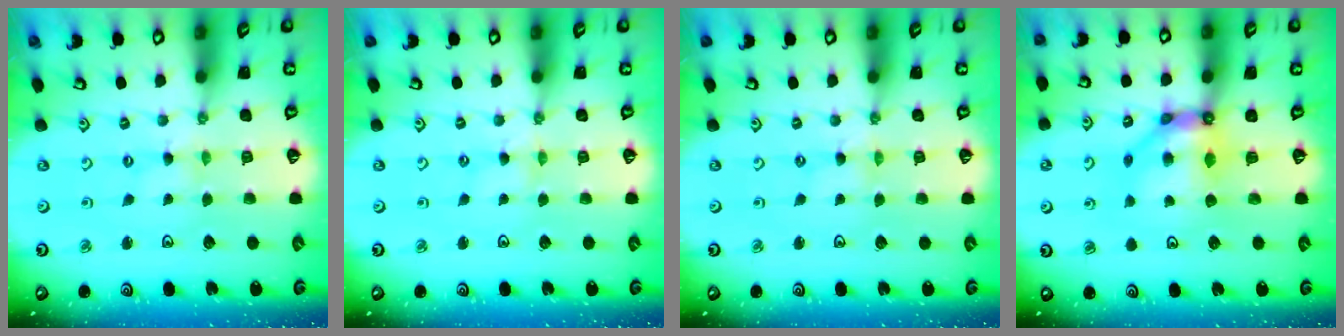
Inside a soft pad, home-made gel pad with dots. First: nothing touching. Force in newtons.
{"total": 1.7, "press": 1.7, "slide": 0.2}
{"total": 0.0}
{"total": 9.0, "press": 9.0, "slide": 0.8}